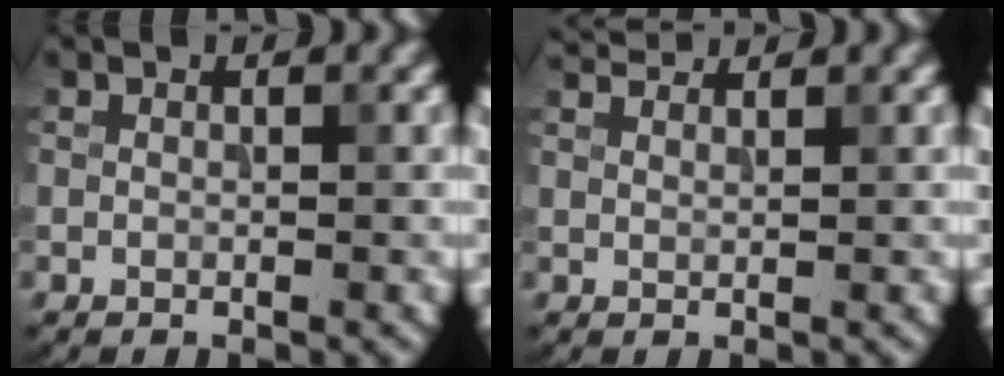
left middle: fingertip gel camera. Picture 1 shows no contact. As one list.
[{"total": 1.9, "force": [1.8, 0.2, 0.6], "torque": [-0.014, 0.007, 0.029]}]